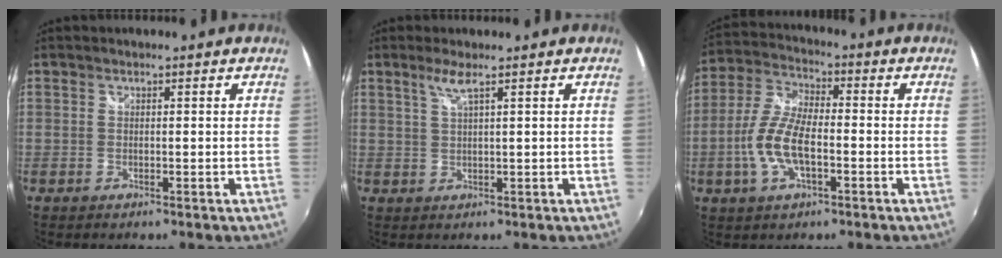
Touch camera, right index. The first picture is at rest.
{"total": 2.6, "force": [1.6, -0.2, 2.0], "torque": [-0.041, 0.000, 0.032]}
{"total": 10.8, "force": [-2.9, 4.6, 9.4], "torque": [-0.204, 0.007, -0.058]}